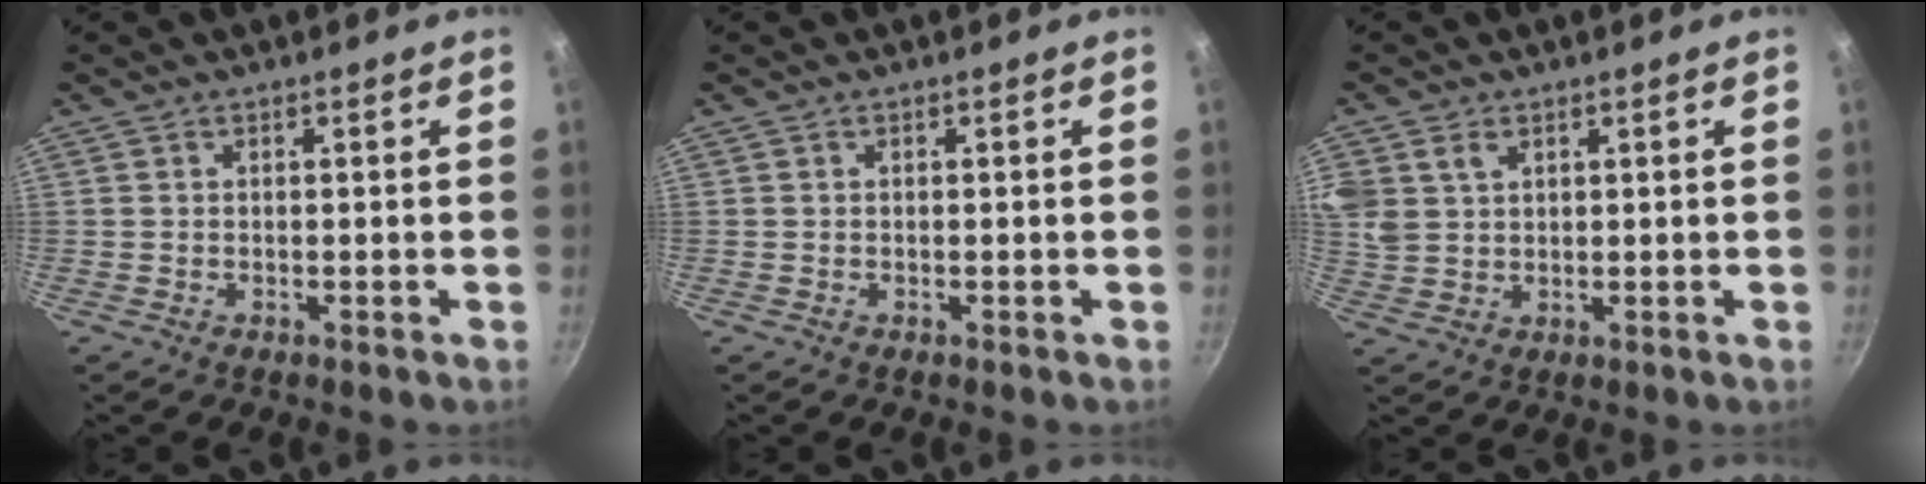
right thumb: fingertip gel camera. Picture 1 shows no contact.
{"total": 0.0}
{"total": 10.2, "force": [4.0, 7.7, 5.4], "torque": [-0.125, 0.015, 0.088]}